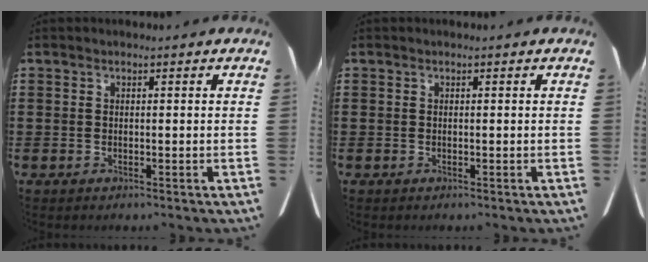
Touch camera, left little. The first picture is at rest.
{"total": 0.0}